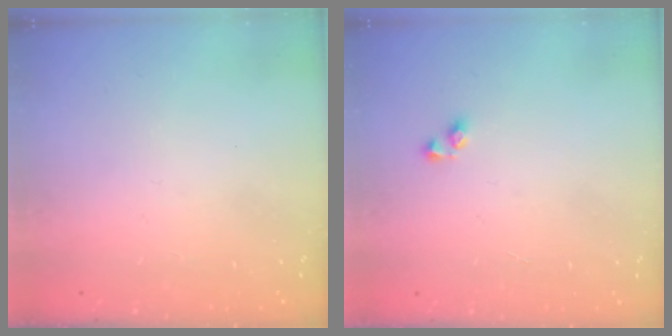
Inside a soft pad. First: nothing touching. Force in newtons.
{"total": 2.9, "press": 2.9, "slide": 0.3}